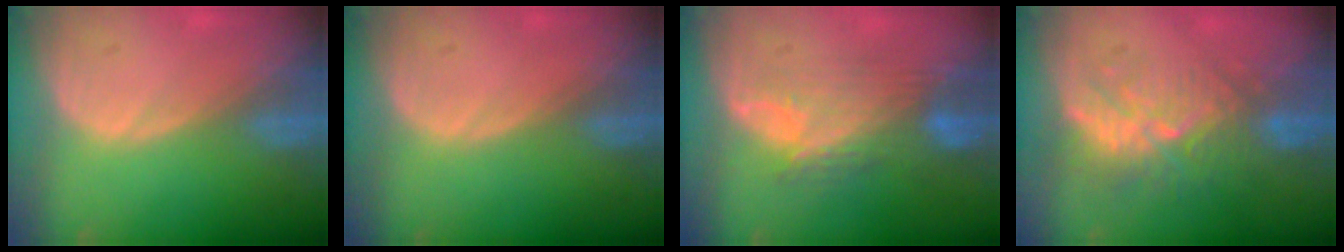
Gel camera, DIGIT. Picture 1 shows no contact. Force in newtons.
{"total": 0.0}
{"total": 9.0, "press": 8.0, "slide": 4.1}
{"total": 9.4, "press": 8.7, "slide": 3.5}